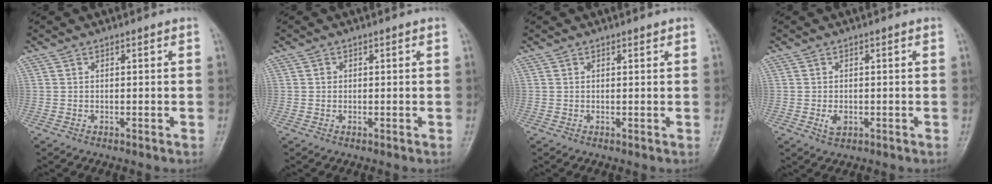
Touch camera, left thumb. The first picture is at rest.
{"total": 0.6, "force": [0.0, 0.6, 0.1], "torque": [0.006, 0.002, 0.000]}
{"total": 0.5, "force": [0.4, 0.2, 0.2], "torque": [-0.006, -0.004, 0.005]}
{"total": 2.3, "force": [-0.5, 1.5, 1.6], "torque": [-0.029, -0.002, -0.007]}